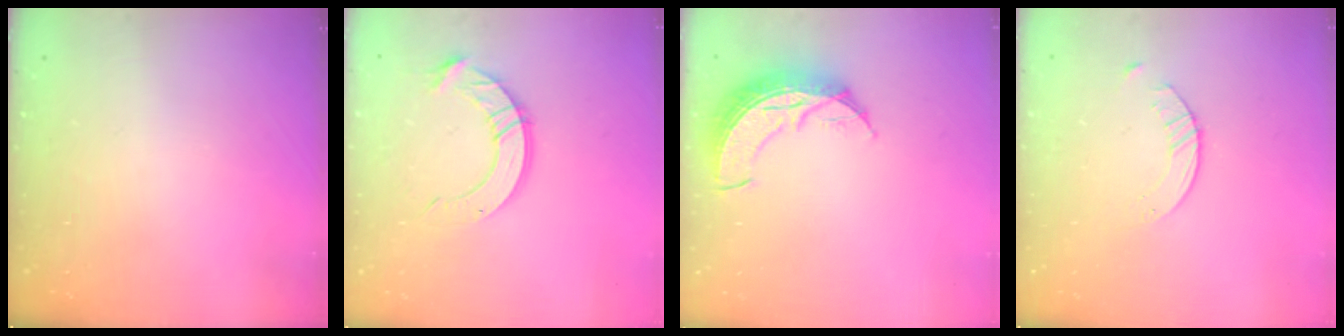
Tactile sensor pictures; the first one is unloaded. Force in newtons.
{"total": 12.6, "press": 12.6, "slide": 1.3}
{"total": 9.8, "press": 9.8, "slide": 0.9}
{"total": 2.1, "press": 2.0, "slide": 0.3}